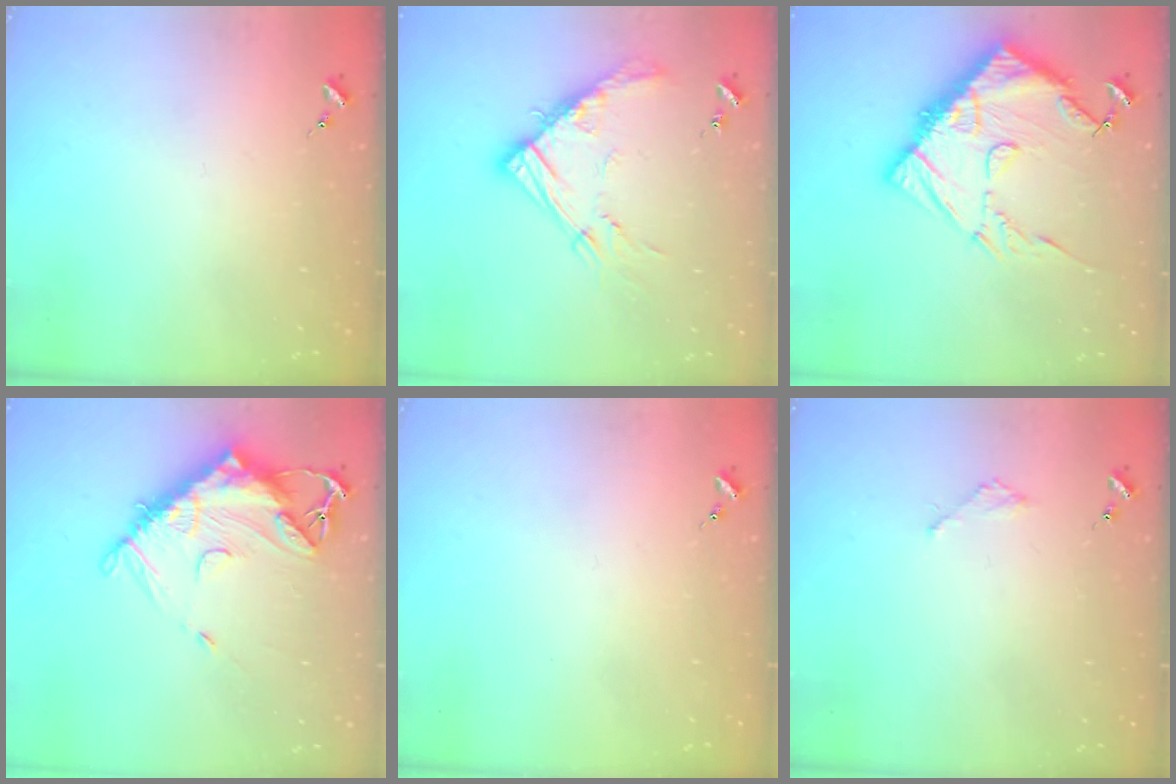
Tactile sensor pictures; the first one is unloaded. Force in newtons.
{"total": 15.1, "press": 15.1, "slide": 1.5}
{"total": 18.0, "press": 17.9, "slide": 1.9}
{"total": 14.5, "press": 14.4, "slide": 1.4}
{"total": 0.0}
{"total": 2.1, "press": 2.1, "slide": 0.2}